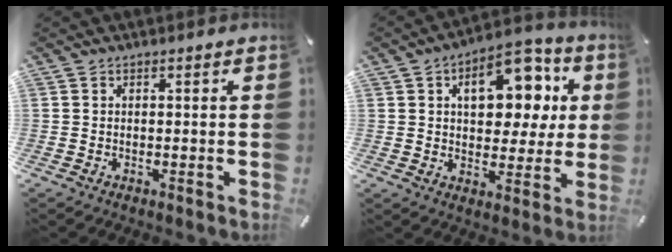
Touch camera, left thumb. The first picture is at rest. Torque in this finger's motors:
{"motor_torque": [1.98, 2.05, 1.37, -1.07, 0.36]}